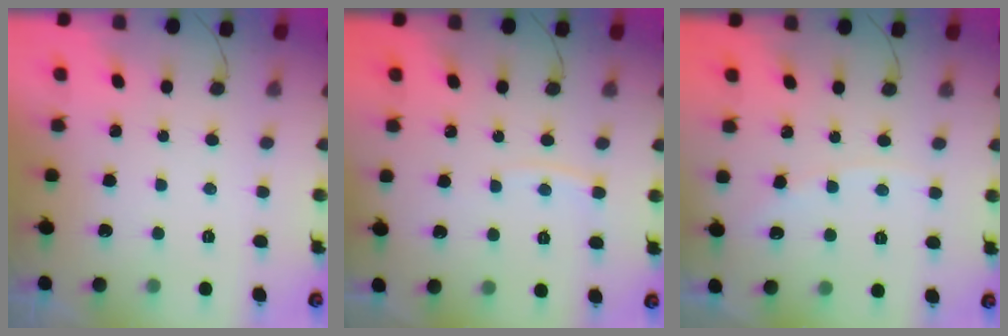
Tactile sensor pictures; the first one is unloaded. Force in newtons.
{"total": 3.0, "press": 3.0, "slide": 0.4}
{"total": 2.4, "press": 2.4, "slide": 0.4}